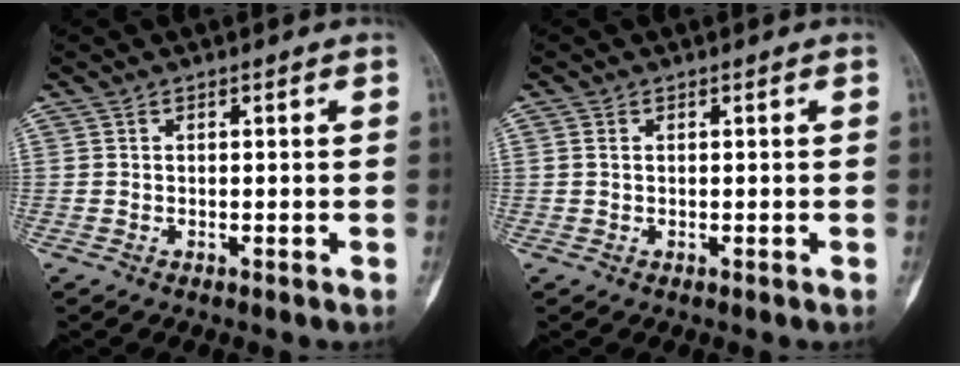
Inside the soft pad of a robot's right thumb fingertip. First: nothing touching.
{"total": 0.8, "force": [0.3, 0.5, 0.5], "torque": [-0.010, 0.002, 0.004]}